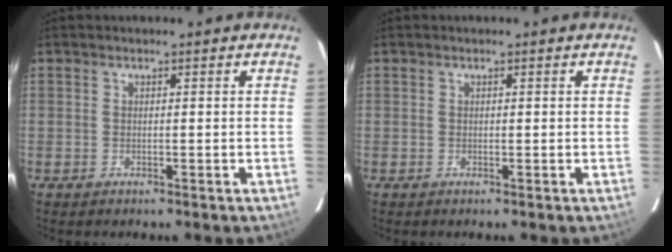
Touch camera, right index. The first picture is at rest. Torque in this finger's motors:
{"motor_torque": [0.13, 0.02, 0.03, 0.01]}